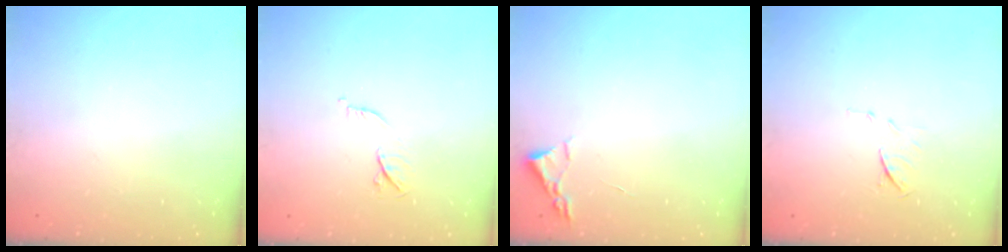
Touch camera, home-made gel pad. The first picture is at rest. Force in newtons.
{"total": 6.2, "press": 6.1, "slide": 1.1}
{"total": 2.4, "press": 2.3, "slide": 0.3}
{"total": 6.3, "press": 6.2, "slide": 0.6}